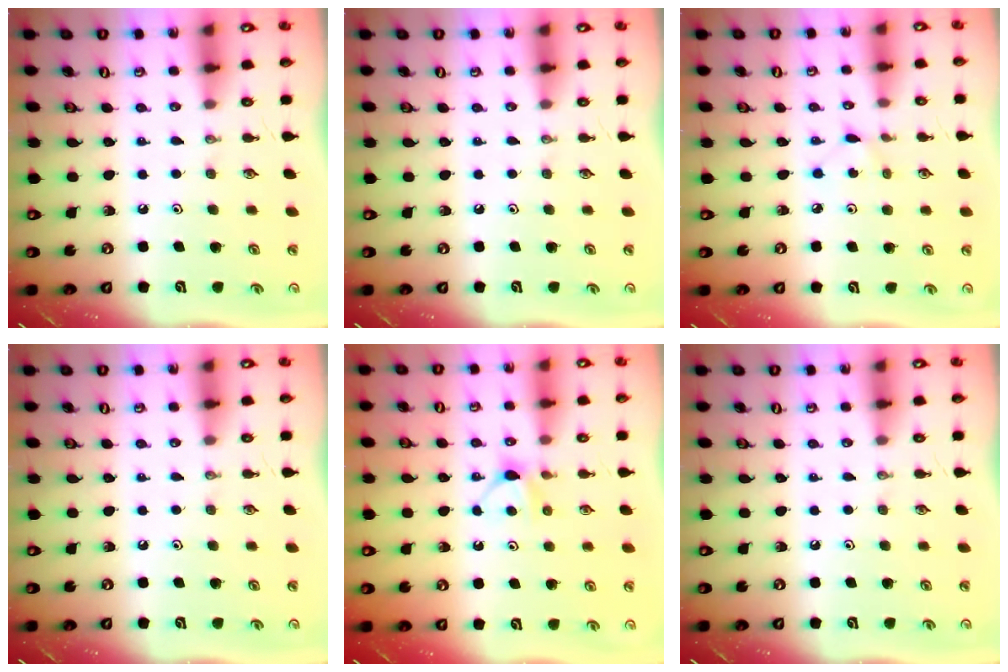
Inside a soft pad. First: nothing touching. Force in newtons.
{"total": 0.0}
{"total": 2.6, "press": 2.5, "slide": 0.3}
{"total": 0.0}
{"total": 4.1, "press": 4.1, "slide": 0.5}
{"total": 0.0}